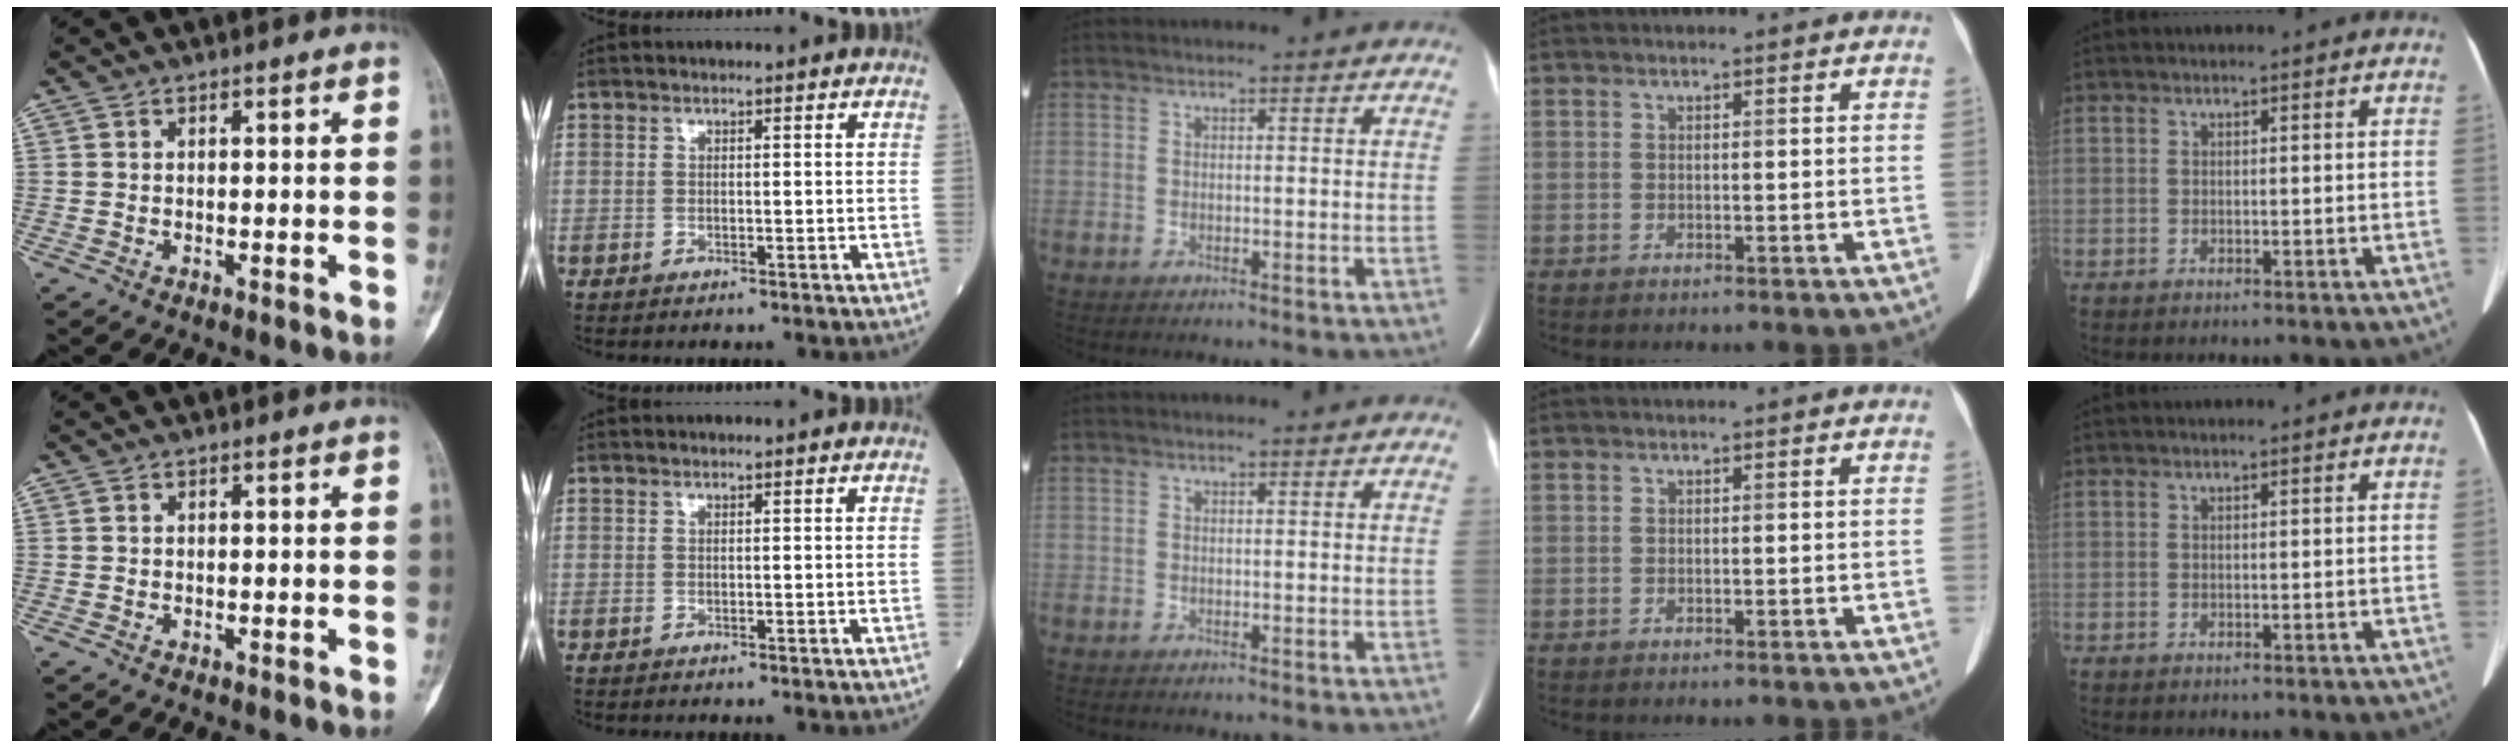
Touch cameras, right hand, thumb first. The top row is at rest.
{}